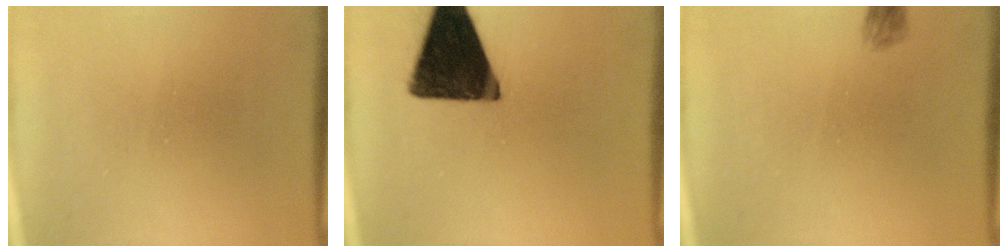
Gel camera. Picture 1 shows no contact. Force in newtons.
{"total": 17.4}
{"total": 1.7}